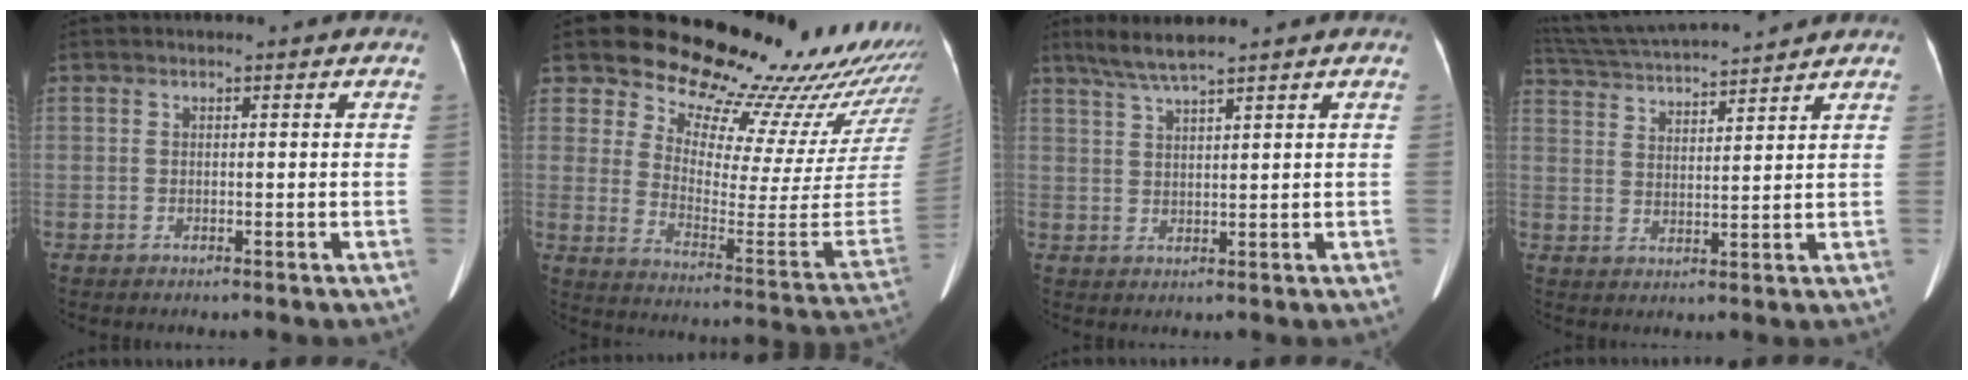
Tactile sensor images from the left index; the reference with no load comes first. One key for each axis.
{"total": 22.8, "fx": 21.5, "fy": 4.0, "fz": 6.6, "tx": -0.097, "ty": -0.133, "tz": 0.267}
{"total": 4.7, "fx": 3.8, "fy": -0.4, "fz": 2.8, "tx": -0.055, "ty": 0.006, "tz": 0.078}
{"total": 14.6, "fx": 13.4, "fy": 0.5, "fz": 5.7, "tx": -0.114, "ty": 0.027, "tz": 0.219}